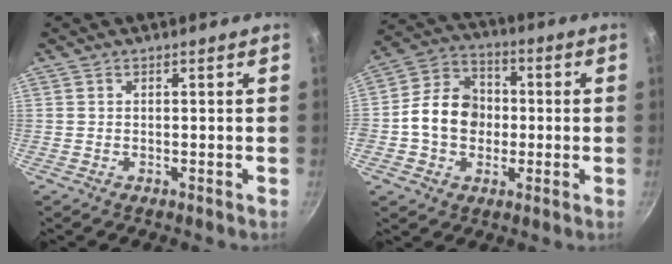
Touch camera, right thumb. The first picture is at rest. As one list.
[{"total": 12.4, "force": [-0.7, 10.1, 7.1], "torque": [-0.091, 0.023, -0.028]}]